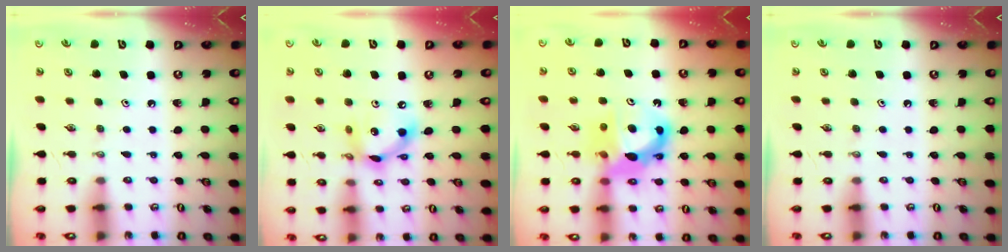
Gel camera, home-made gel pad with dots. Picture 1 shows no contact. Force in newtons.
{"total": 12.3, "press": 12.3, "slide": 0.7}
{"total": 11.7, "press": 11.6, "slide": 1.3}
{"total": 0.0}